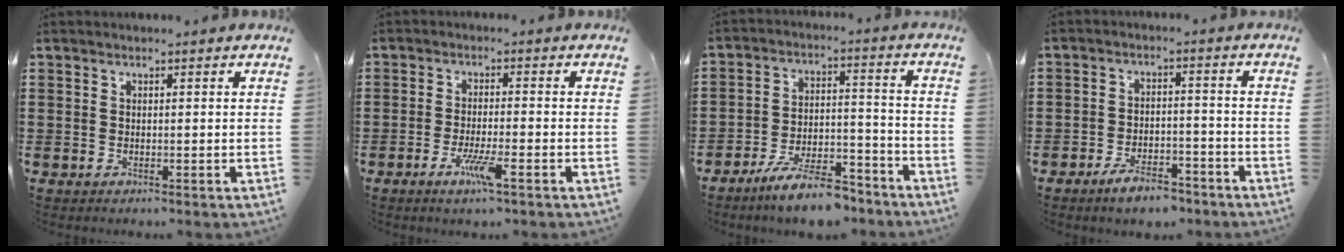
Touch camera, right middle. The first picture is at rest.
{"total": 4.8, "force": [-2.5, 0.5, 4.0], "torque": [-0.076, -0.010, -0.045]}
{"total": 9.8, "force": [-8.6, 1.8, 4.3], "torque": [-0.073, 0.025, -0.160]}
{"total": 5.4, "force": [-4.8, 1.4, 1.9], "torque": [-0.037, 0.008, -0.092]}